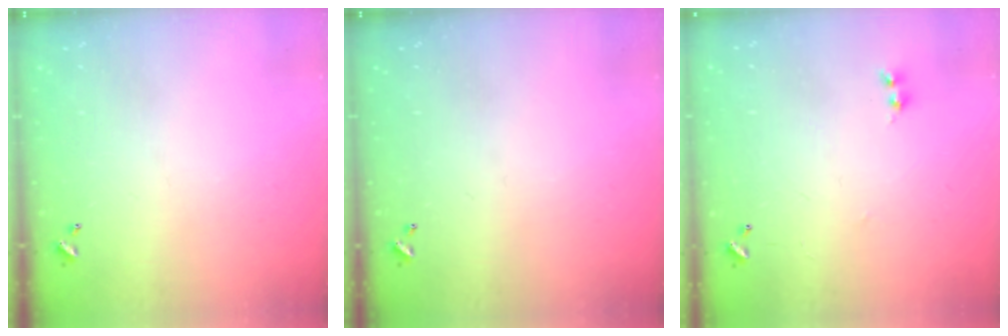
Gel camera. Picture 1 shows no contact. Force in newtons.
{"total": 0.0}
{"total": 1.8, "press": 1.8, "slide": 0.3}